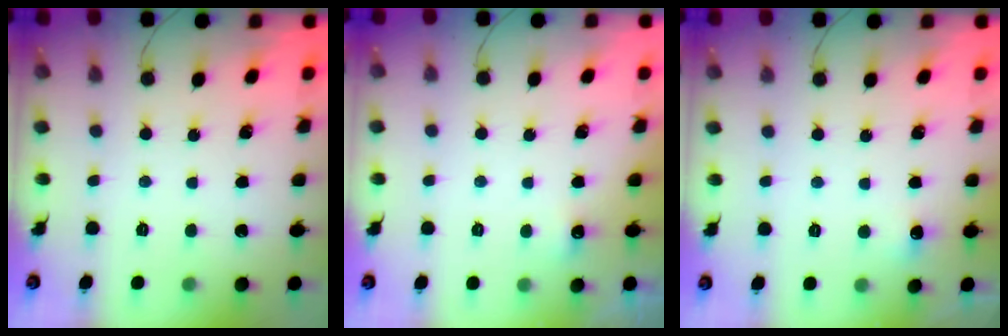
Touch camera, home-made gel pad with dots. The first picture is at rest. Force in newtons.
{"total": 3.5, "press": 1.7, "slide": 3.0}
{"total": 4.6, "press": 4.5, "slide": 1.1}